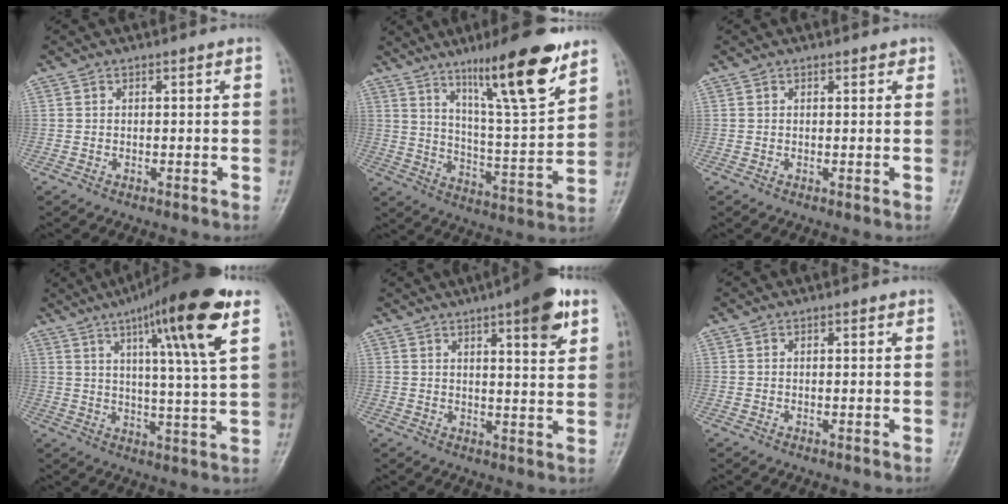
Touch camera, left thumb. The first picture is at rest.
{"total": 18.0, "force": [11.6, 2.7, 13.5], "torque": [-0.193, -0.070, 0.192]}
{"total": 1.0, "force": [0.8, 0.5, 0.4], "torque": [0.001, -0.004, 0.006]}
{"total": 17.6, "force": [8.7, 1.9, 15.2], "torque": [-0.227, -0.028, 0.127]}
{"total": 10.4, "force": [5.6, 2.5, 8.4], "torque": [-0.100, -0.023, 0.071]}
{"total": 0.5, "force": [0.4, 0.3, 0.2], "torque": [-0.005, -0.002, 0.003]}